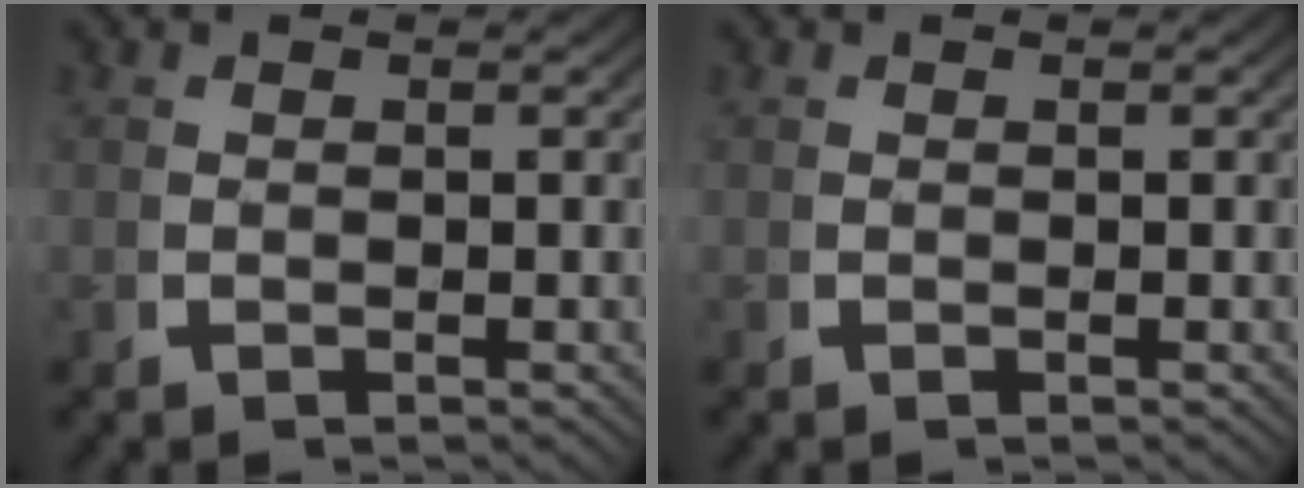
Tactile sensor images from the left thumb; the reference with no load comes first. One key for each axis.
{"total": 0.0}